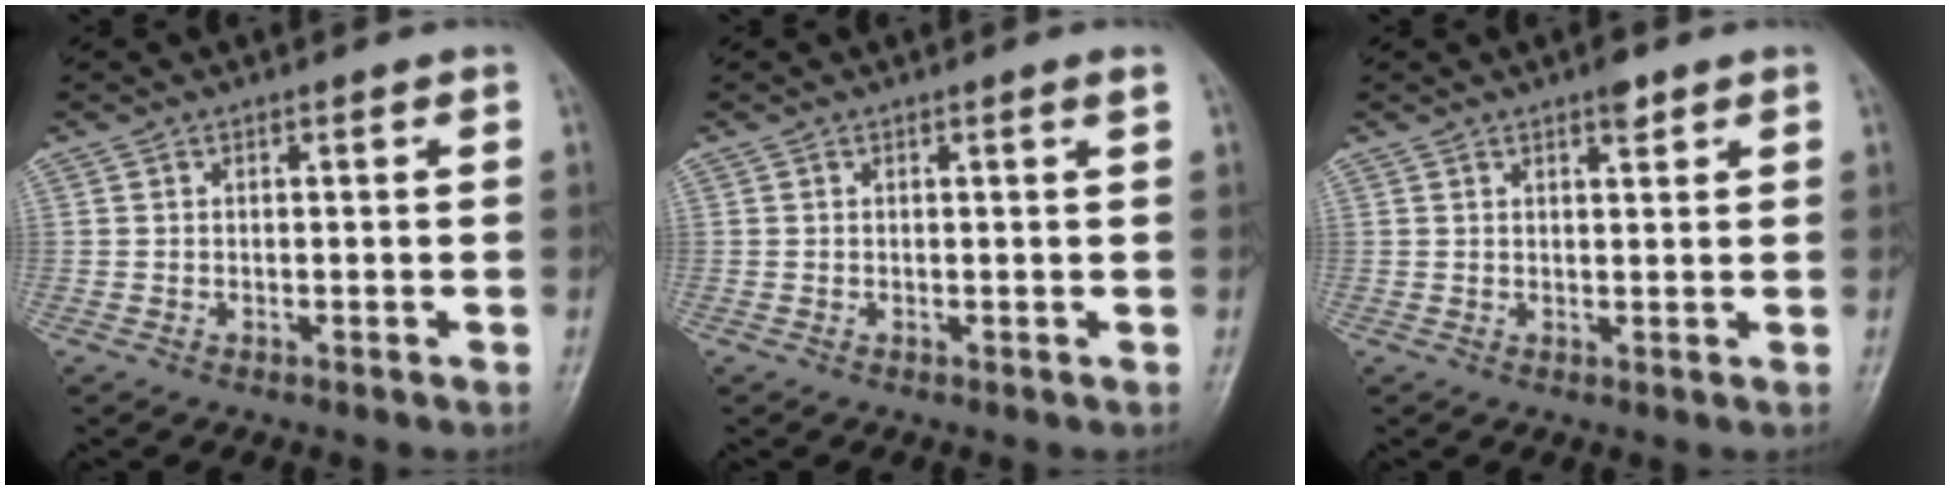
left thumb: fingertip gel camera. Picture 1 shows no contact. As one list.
[{"total": 0.7, "force": [0.4, -0.2, 0.6], "torque": [-0.014, -0.002, 0.006]}, {"total": 2.5, "force": [1.7, 0.8, 1.7], "torque": [-0.021, -0.009, 0.025]}]